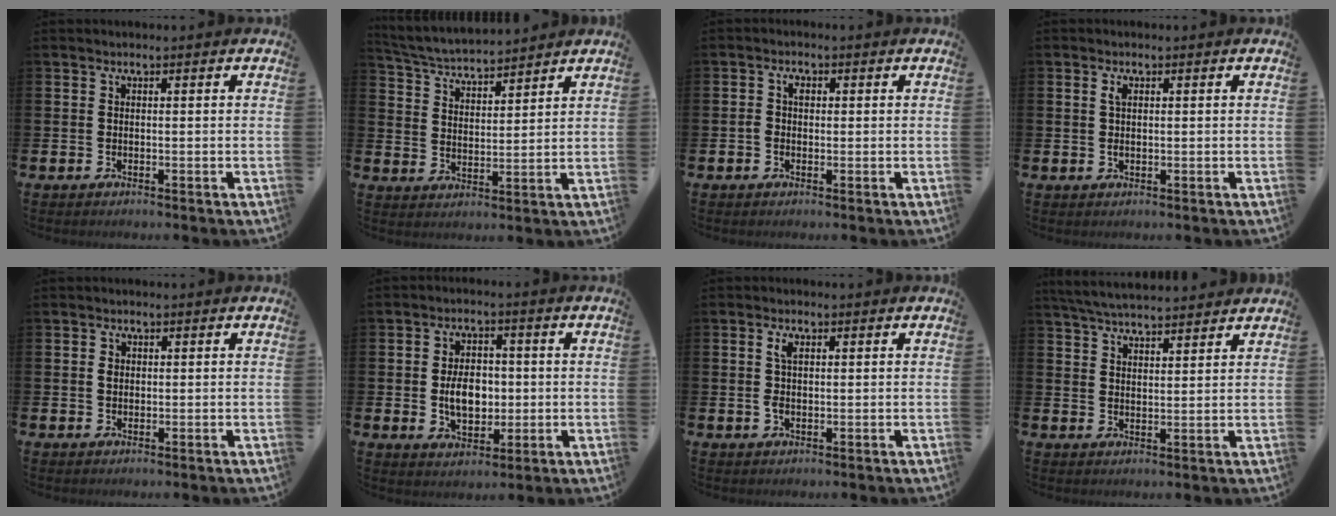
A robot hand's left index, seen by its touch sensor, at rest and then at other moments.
{"total": 4.6, "force": [4.6, 0.3, 0.3], "torque": [-0.033, -0.034, 0.079]}
{"total": 1.8, "force": [0.0, 1.3, 1.3], "torque": [-0.010, 0.002, -0.006]}
{"total": 1.4, "force": [0.6, 0.8, 0.9], "torque": [-0.017, 0.004, 0.010]}
{"total": 1.3, "force": [0.4, 1.0, 0.6], "torque": [0.008, -0.002, 0.003]}
{"total": 5.7, "force": [-0.4, 3.9, 4.2], "torque": [-0.068, 0.007, -0.013]}
{"total": 2.4, "force": [0.8, 1.2, 1.9], "torque": [-0.035, 0.004, 0.011]}
{"total": 4.8, "force": [4.7, 0.3, 0.8], "torque": [-0.037, -0.020, 0.087]}